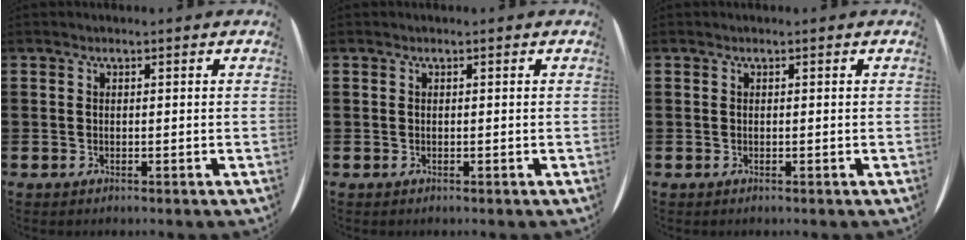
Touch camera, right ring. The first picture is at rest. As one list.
[{"total": 0.0}, {"total": 0.0}]